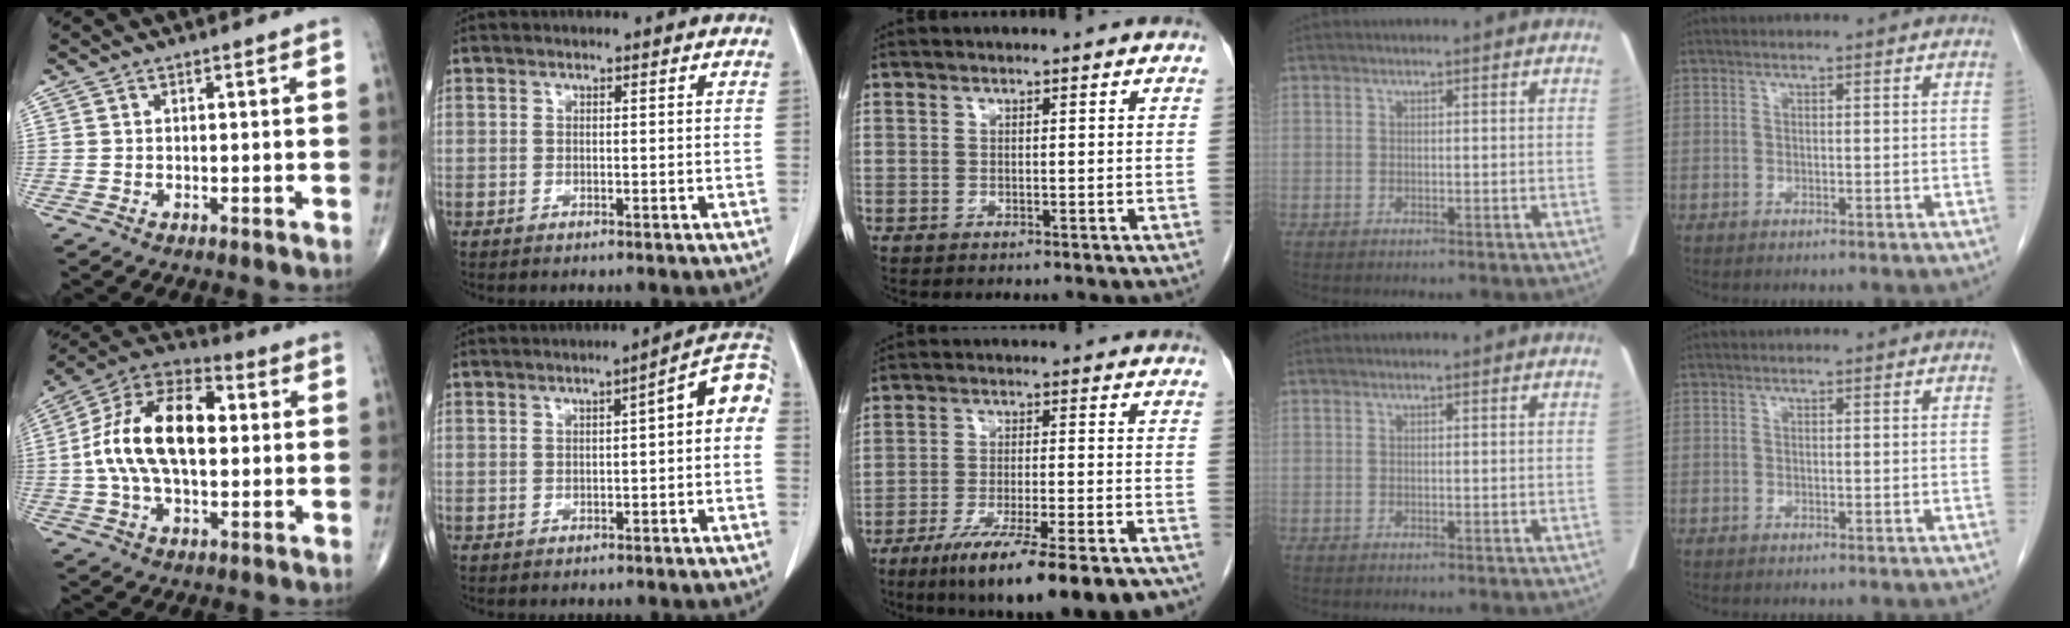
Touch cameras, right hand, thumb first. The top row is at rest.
{"thumb": {"total": 19.1, "force": [1.5, 10.5, 15.9], "torque": [-0.284, 0.029, 0.018]}, "index": {"total": 6.3, "force": [0.3, 1.3, 6.2], "torque": [-0.074, 0.028, -0.004]}, "middle": {"total": 19.4, "force": [-14.7, 2.5, 12.4], "torque": [-0.134, -0.011, -0.217]}}